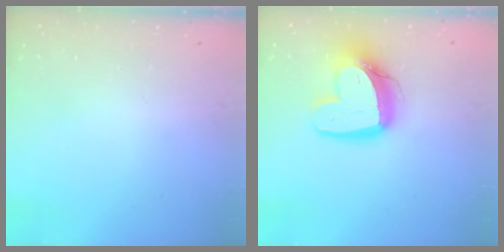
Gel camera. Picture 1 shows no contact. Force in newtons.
{"total": 15.5, "press": 15.4, "slide": 1.8}